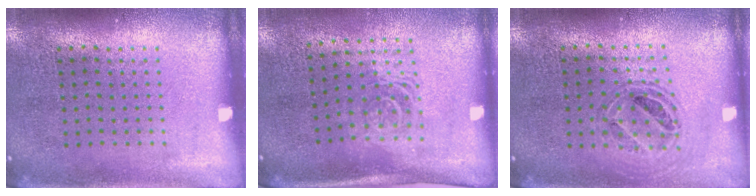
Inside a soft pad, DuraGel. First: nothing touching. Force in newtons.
{"total": 1.7, "press": 1.3, "slide": 1.1}
{"total": 0.8, "press": 0.8, "slide": 0.2}